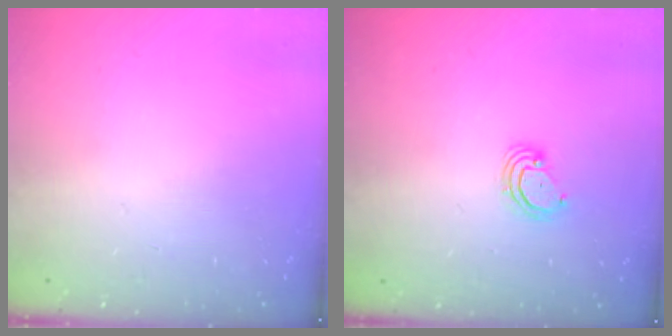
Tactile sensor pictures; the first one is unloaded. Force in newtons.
{"total": 3.0, "press": 2.9, "slide": 0.3}